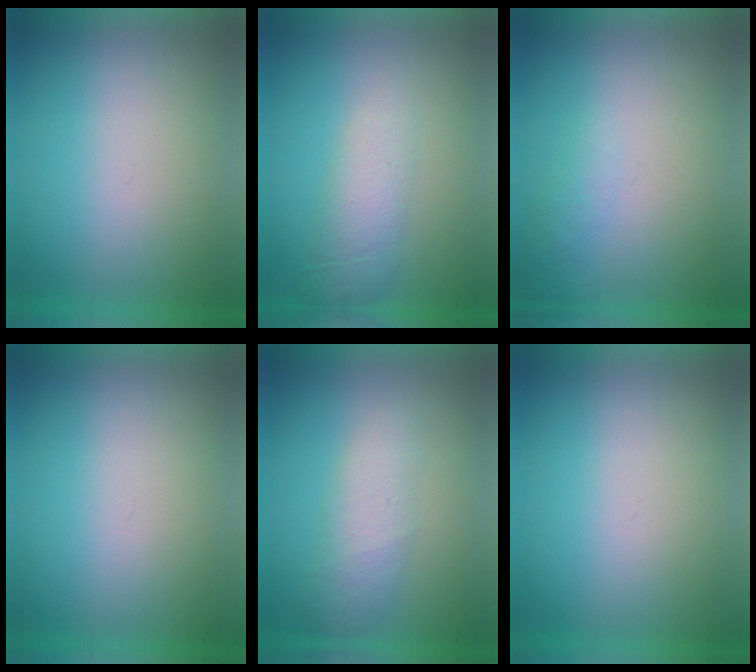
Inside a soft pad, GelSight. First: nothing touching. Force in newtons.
{"total": 2.0}
{"total": 1.1}
{"total": 0.0}
{"total": 2.3}
{"total": 0.0}